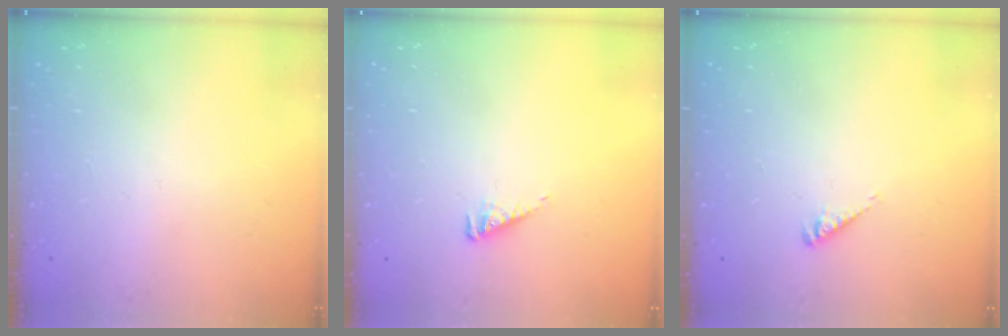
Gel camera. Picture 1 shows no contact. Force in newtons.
{"total": 4.4, "press": 4.4, "slide": 0.6}
{"total": 2.5, "press": 2.4, "slide": 0.5}